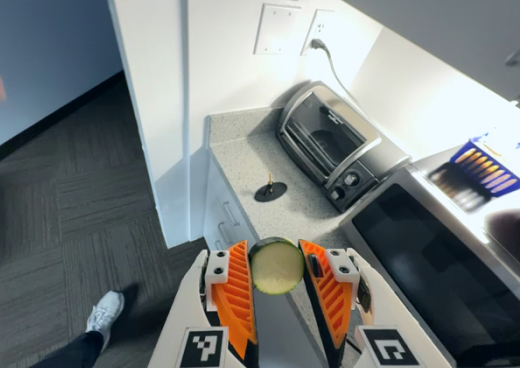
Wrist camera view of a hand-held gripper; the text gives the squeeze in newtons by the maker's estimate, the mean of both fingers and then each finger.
{"total": 9.1, "left": 8.5, "right": 9.7}